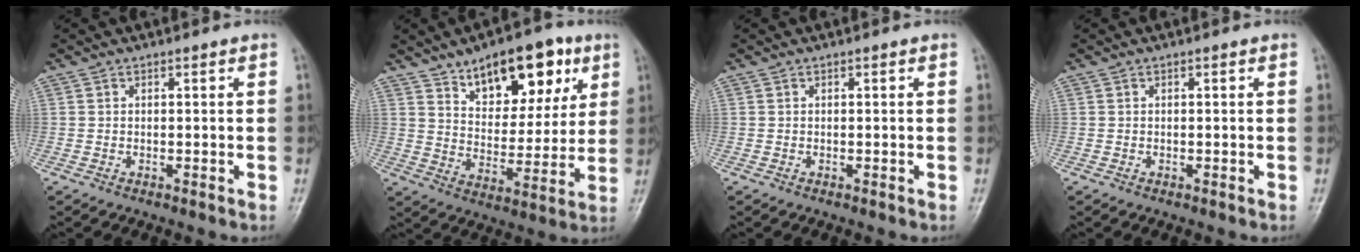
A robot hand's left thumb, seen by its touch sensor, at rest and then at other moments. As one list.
[{"total": 16.6, "force": [9.1, 8.5, 11.0], "torque": [-0.109, -0.039, 0.143]}, {"total": 0.0}, {"total": 0.0}]